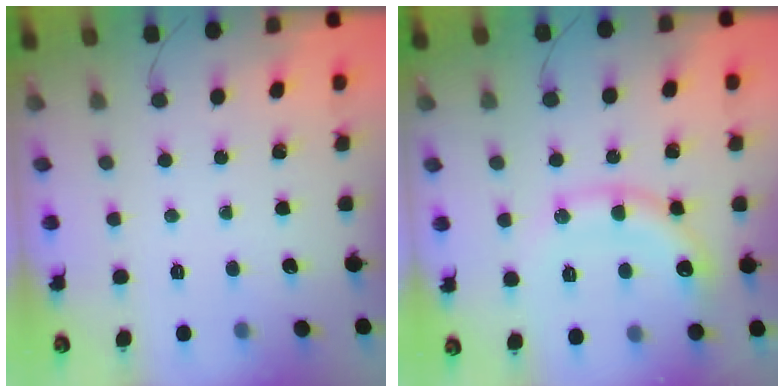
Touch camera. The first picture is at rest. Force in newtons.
{"total": 14.2, "press": 14.1, "slide": 1.9}